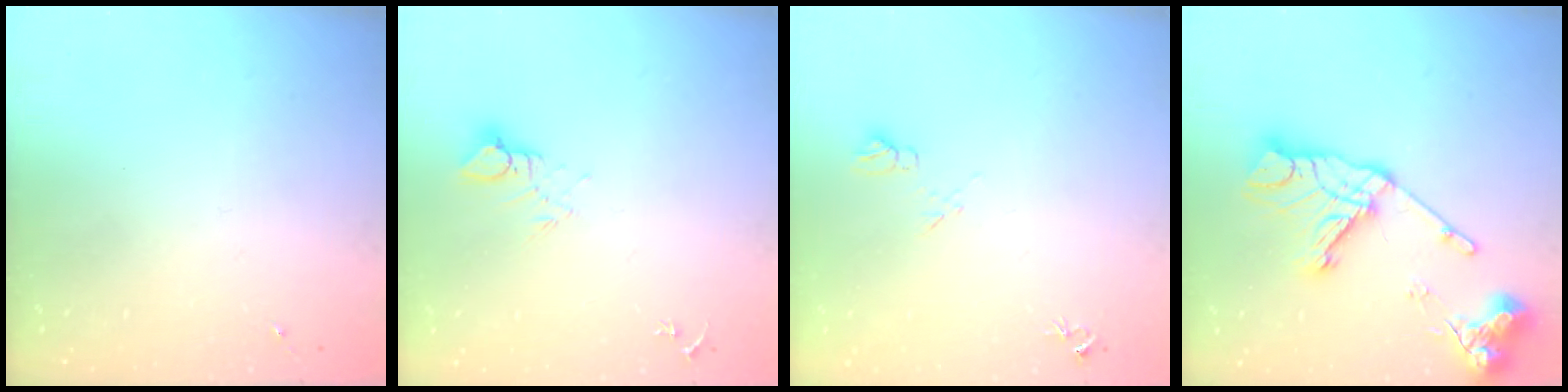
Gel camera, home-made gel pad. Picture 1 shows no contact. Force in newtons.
{"total": 5.5, "press": 5.5, "slide": 0.4}
{"total": 6.7, "press": 6.7, "slide": 0.7}
{"total": 18.1, "press": 18.0, "slide": 2.1}